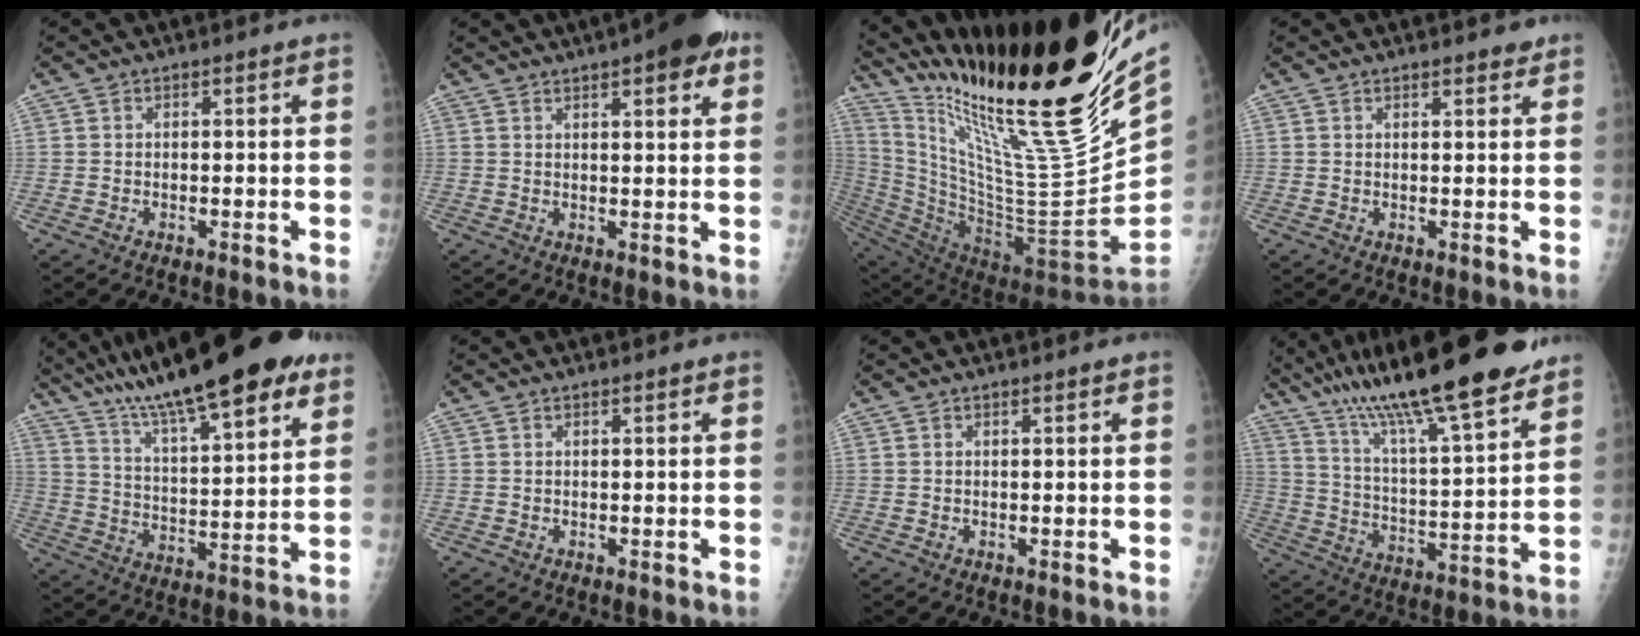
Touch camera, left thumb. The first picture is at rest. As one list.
[{"total": 10.0, "force": [5.6, 2.9, 7.8], "torque": [-0.083, -0.008, 0.070]}, {"total": 33.3, "force": [22.1, 3.9, 24.5], "torque": [-0.385, -0.109, 0.390]}, {"total": 2.2, "force": [1.9, 0.7, 0.8], "torque": [0.000, -0.008, 0.023]}, {"total": 26.6, "force": [18.7, 6.1, 17.9], "torque": [-0.271, -0.032, 0.301]}, {"total": 0.0}, {"total": 0.0}, {"total": 25.1, "force": [19.1, 3.9, 15.9], "torque": [-0.247, -0.057, 0.318]}]